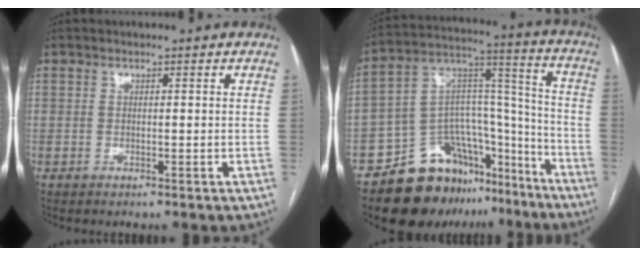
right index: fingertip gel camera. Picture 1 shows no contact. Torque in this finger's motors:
{"motor_torque": [-0.12, -0.02, -0.40, -0.21]}